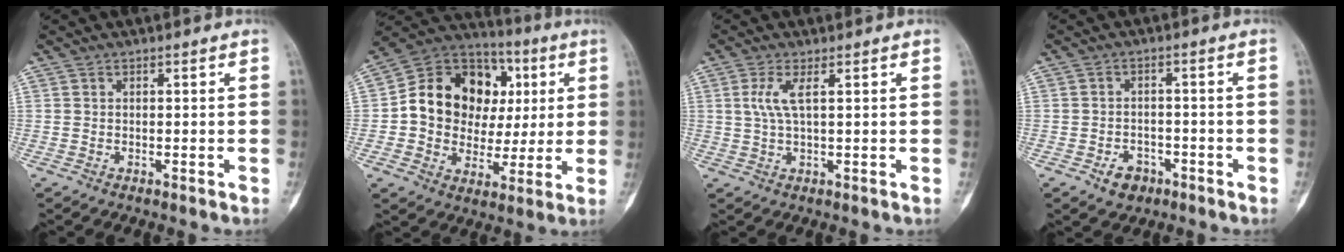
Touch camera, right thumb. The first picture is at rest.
{"total": 19.7, "force": [2.8, 16.1, 10.9], "torque": [-0.130, 0.036, 0.053]}
{"total": 3.8, "force": [1.1, 0.7, 3.5], "torque": [-0.091, 0.001, 0.027]}
{"total": 4.3, "force": [-2.4, 3.2, 1.8], "torque": [-0.014, 0.018, -0.033]}